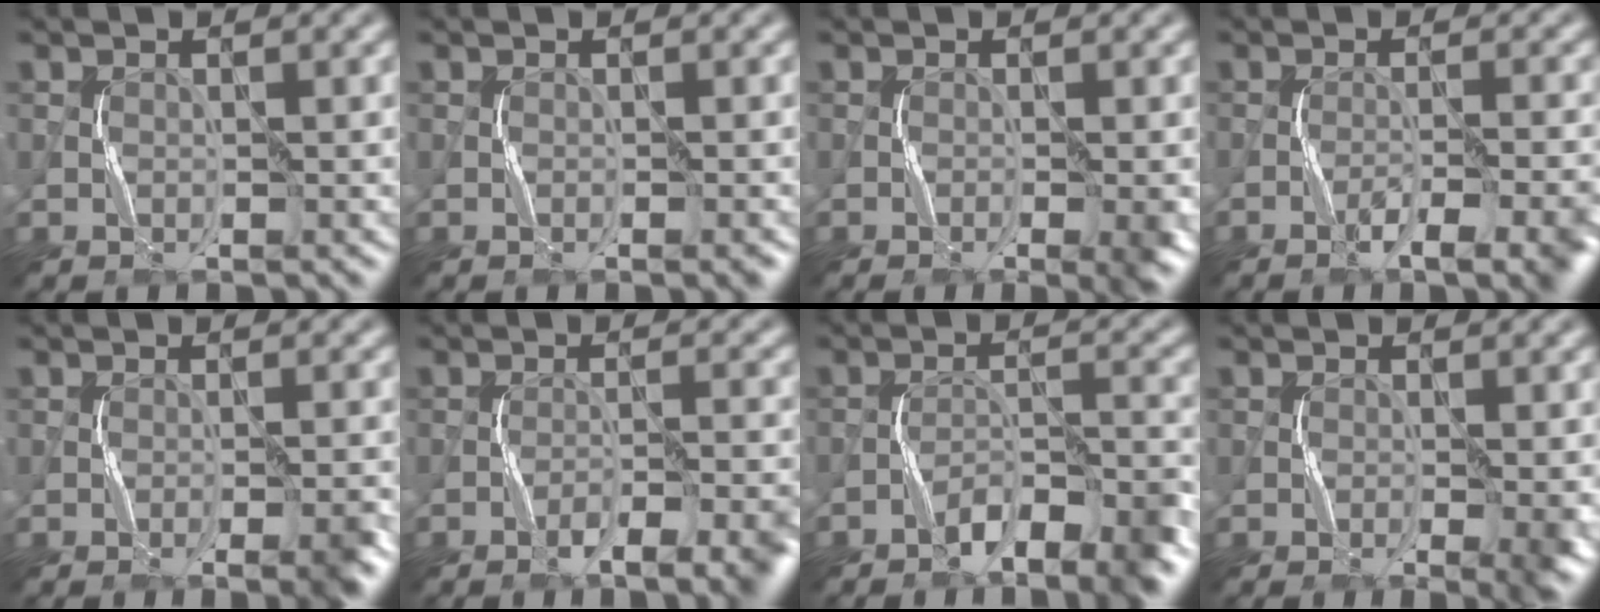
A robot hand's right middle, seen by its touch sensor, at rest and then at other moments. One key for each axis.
{"total": 0.7, "fx": -0.4, "fy": 0.0, "fz": 0.6, "tx": -0.007, "ty": 0.002, "tz": -0.006}
{"total": 2.7, "fx": -1.1, "fy": 0.4, "fz": 2.4, "tx": -0.038, "ty": -0.002, "tz": -0.020}
{"total": 5.8, "fx": -3.4, "fy": 1.3, "fz": 4.5, "tx": -0.057, "ty": 0.005, "tz": -0.052}
{"total": 3.2, "fx": -1.5, "fy": 0.6, "fz": 2.7, "tx": -0.033, "ty": 0.004, "tz": -0.027}
{"total": 6.1, "fx": -3.7, "fy": 1.4, "fz": 4.6, "tx": -0.060, "ty": 0.007, "tz": -0.055}
{"total": 6.1, "fx": -4.3, "fy": 1.5, "fz": 4.1, "tx": -0.063, "ty": 0.005, "tz": -0.070}
{"total": 3.3, "fx": -1.2, "fy": 0.5, "fz": 3.1, "tx": -0.048, "ty": -0.005, "tz": -0.018}